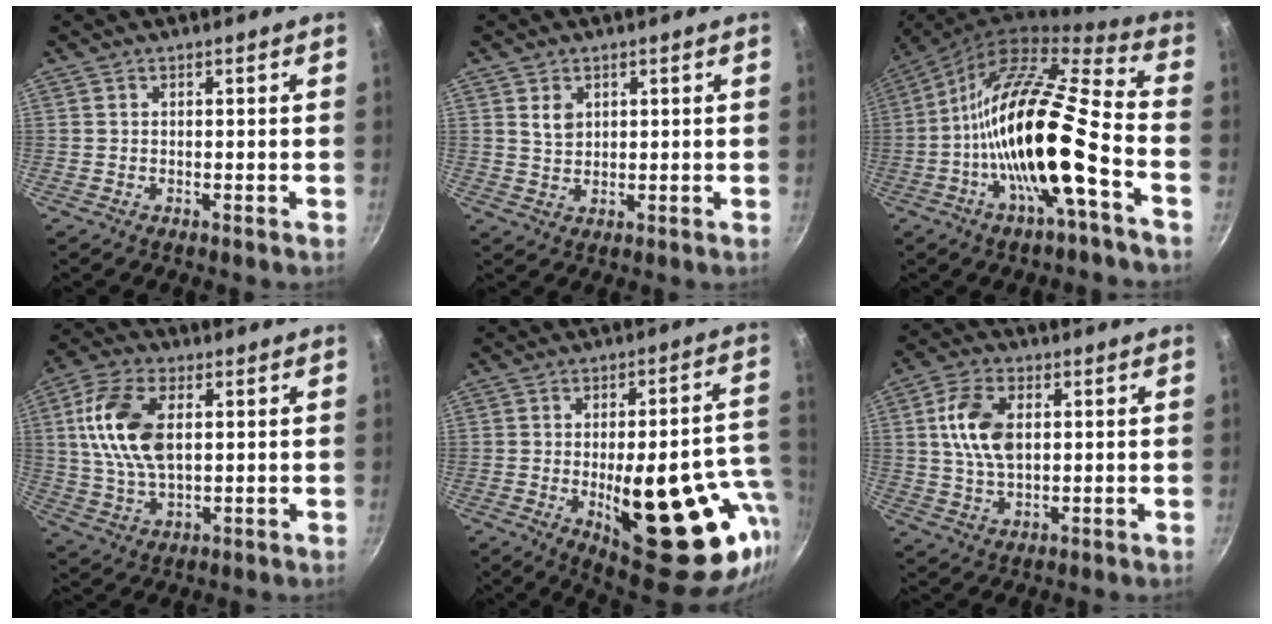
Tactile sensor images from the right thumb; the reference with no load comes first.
{"total": 3.3, "force": [1.3, 2.5, 1.9], "torque": [-0.024, -0.004, 0.027]}
{"total": 19.6, "force": [-6.1, 4.6, 18.0], "torque": [-0.306, 0.045, -0.126]}
{"total": 13.7, "force": [2.7, 7.6, 11.0], "torque": [-0.205, 0.003, 0.046]}
{"total": 28.4, "force": [-7.2, 11.4, 25.0], "torque": [-0.284, 0.010, -0.079]}
{"total": 10.2, "force": [1.8, 6.2, 7.9], "torque": [-0.137, 0.004, 0.031]}